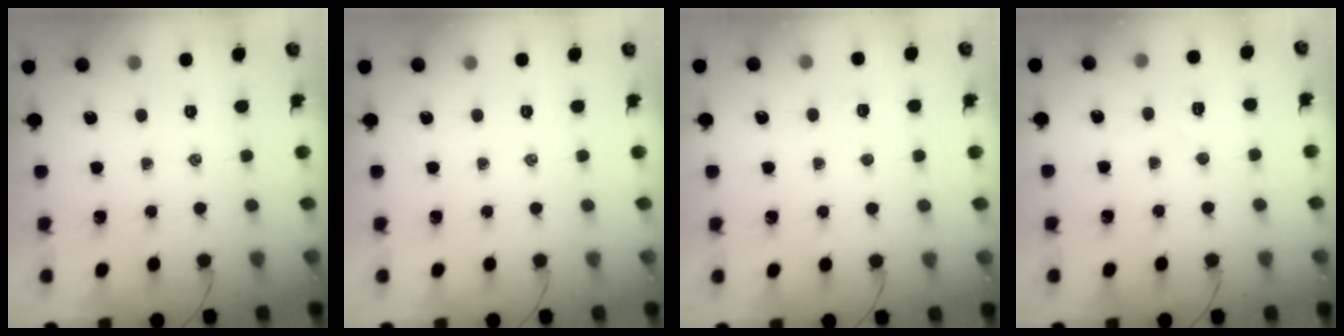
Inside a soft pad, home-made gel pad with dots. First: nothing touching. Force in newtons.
{"total": 0.0}
{"total": 2.8, "press": 2.7, "slide": 0.8}
{"total": 3.9, "press": 3.7, "slide": 1.1}